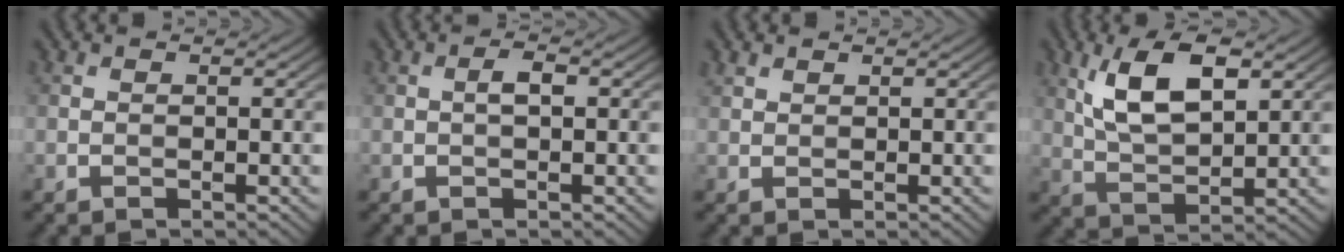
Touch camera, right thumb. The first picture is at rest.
{"total": 1.5, "force": [0.1, 0.5, 1.4], "torque": [-0.026, 0.005, -0.001]}
{"total": 1.3, "force": [1.1, 0.6, 0.4], "torque": [-0.012, 0.003, 0.026]}
{"total": 8.9, "force": [3.8, 3.7, 7.2], "torque": [-0.145, 0.007, 0.076]}